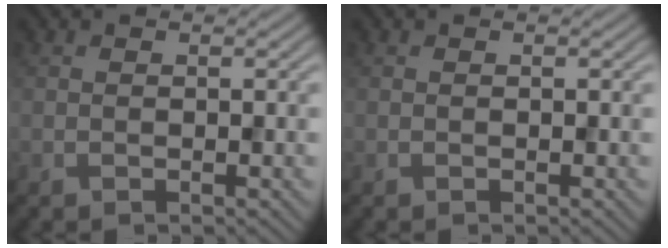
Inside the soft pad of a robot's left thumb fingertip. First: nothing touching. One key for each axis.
{"total": 0.0}